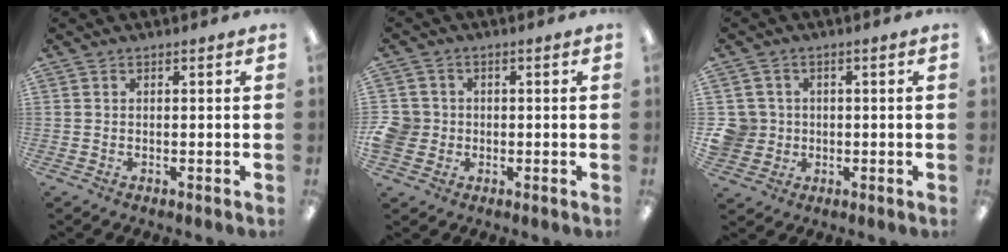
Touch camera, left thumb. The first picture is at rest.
{"total": 6.2, "force": [-0.3, 5.9, 1.9], "torque": [-0.055, 0.011, -0.004]}
{"total": 6.1, "force": [0.2, 5.9, 1.4], "torque": [-0.044, 0.010, 0.006]}